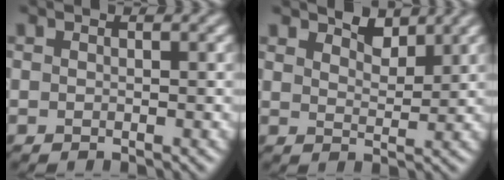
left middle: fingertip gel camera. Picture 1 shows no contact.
{"total": 2.7, "force": [2.5, 0.7, 0.8], "torque": [-0.010, 0.004, 0.037]}